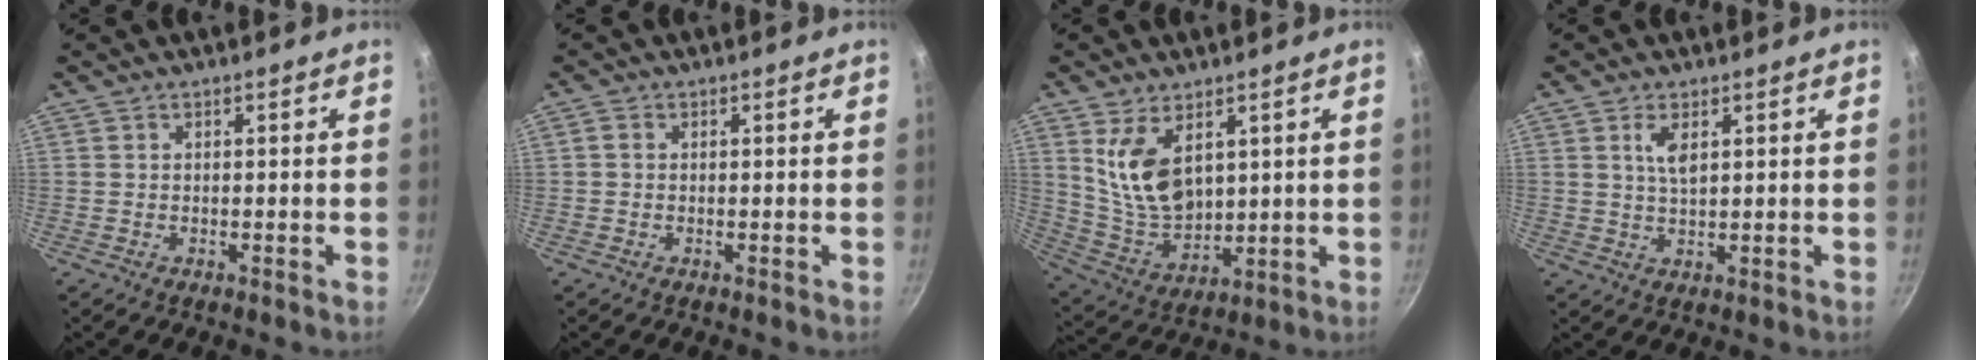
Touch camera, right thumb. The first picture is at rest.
{"total": 0.9, "force": [0.0, 0.8, 0.5], "torque": [-0.009, 0.005, -0.001]}
{"total": 11.9, "force": [4.7, 7.0, 8.5], "torque": [-0.139, -0.044, 0.107]}
{"total": 3.8, "force": [1.6, 1.7, 3.0], "torque": [-0.055, -0.010, 0.031]}